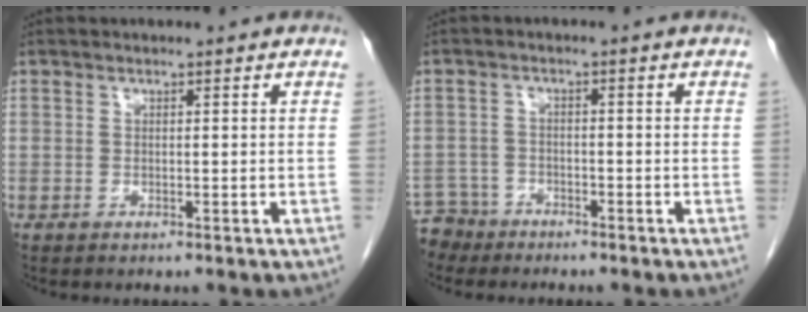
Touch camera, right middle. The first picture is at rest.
{"total": 3.9, "force": [-3.4, 1.7, -0.9], "torque": [0.016, 0.000, -0.068]}